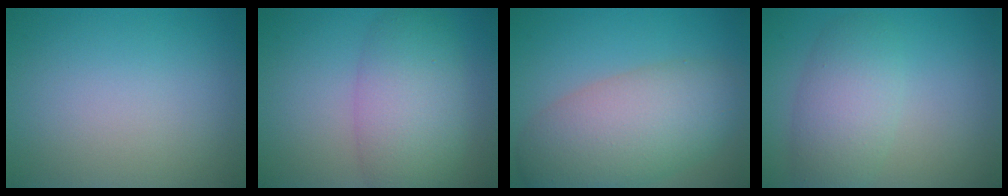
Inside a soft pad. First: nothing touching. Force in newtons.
{"total": 6.7, "press": 6.6, "slide": 0.6}
{"total": 8.2, "press": 8.2, "slide": 0.5}
{"total": 4.5, "press": 4.5, "slide": 0.2}